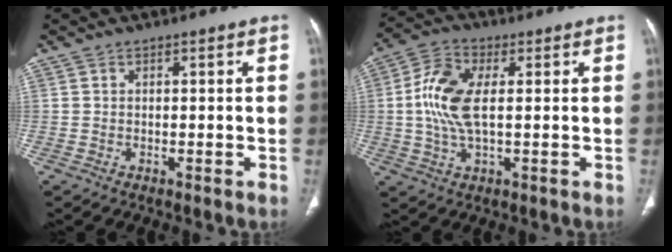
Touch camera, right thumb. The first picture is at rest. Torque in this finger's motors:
{"motor_torque": [-0.54, 0.96, 0.62, 0.69, 0.05]}